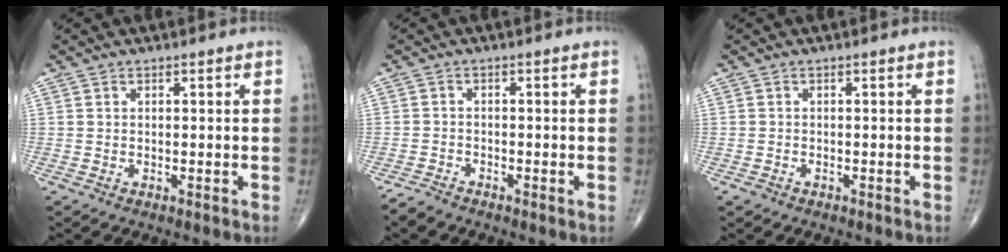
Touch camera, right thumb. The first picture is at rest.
{"total": 2.2, "force": [-1.9, 0.8, 0.6], "torque": [-0.017, -0.004, -0.040]}
{"total": 1.0, "force": [-0.6, 0.7, 0.3], "torque": [-0.008, 0.001, -0.012]}